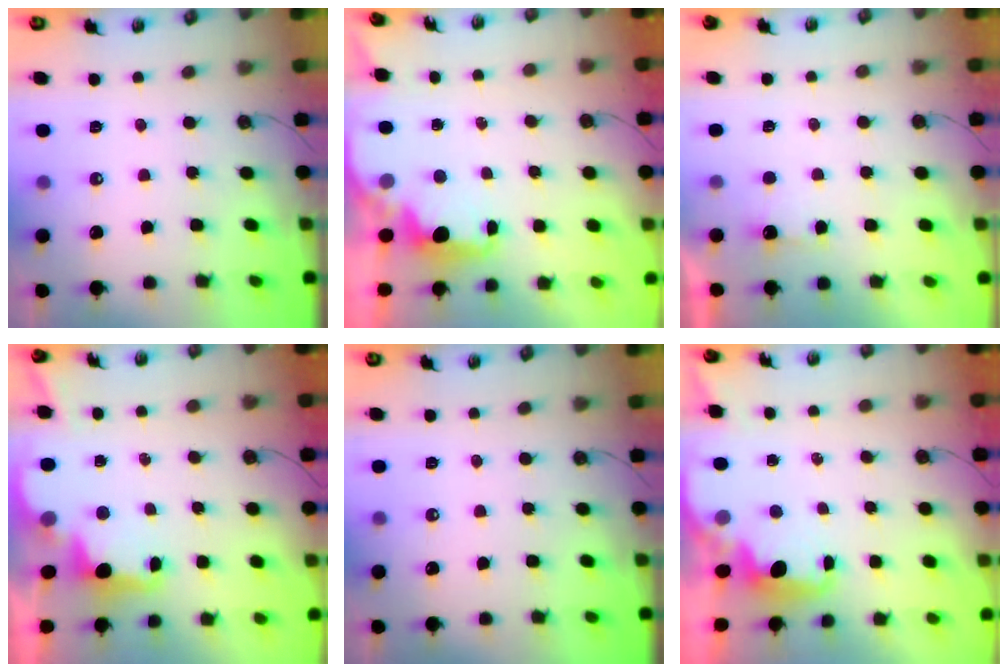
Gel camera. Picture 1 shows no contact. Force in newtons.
{"total": 2.3, "press": 2.1, "slide": 0.8}
{"total": 1.8, "press": 1.6, "slide": 0.9}
{"total": 2.5, "press": 2.4, "slide": 0.8}
{"total": 0.0}
{"total": 1.5, "press": 1.3, "slide": 0.7}